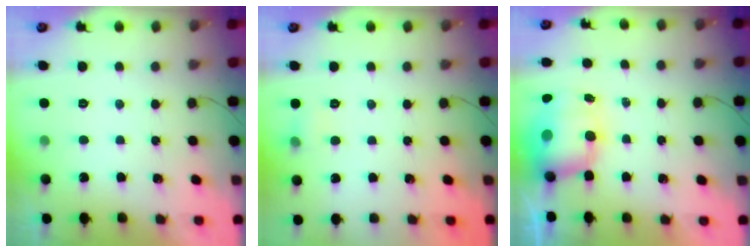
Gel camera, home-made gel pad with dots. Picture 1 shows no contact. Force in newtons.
{"total": 5.9, "press": 5.7, "slide": 1.6}
{"total": 10.6, "press": 10.2, "slide": 2.8}